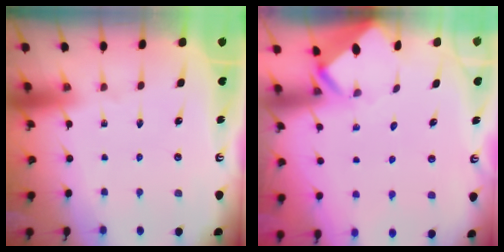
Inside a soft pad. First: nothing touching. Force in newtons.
{"total": 2.9, "press": 2.9, "slide": 0.1}